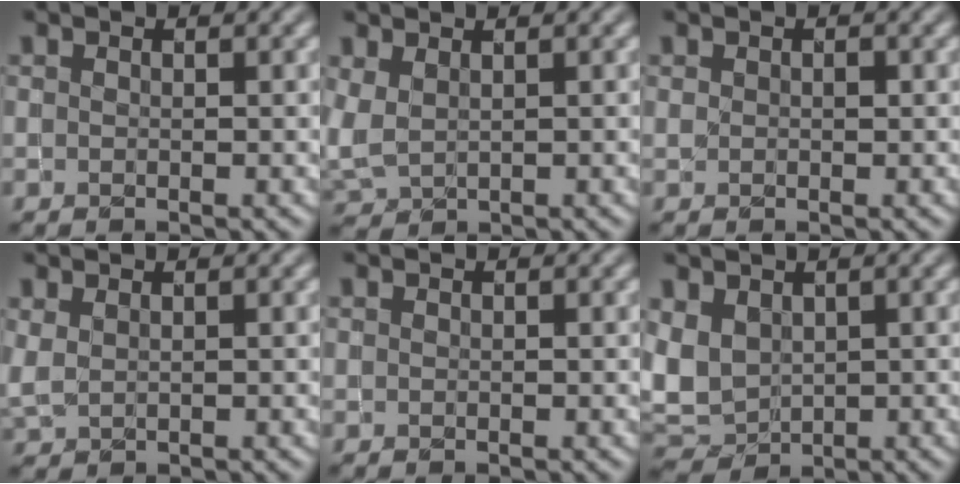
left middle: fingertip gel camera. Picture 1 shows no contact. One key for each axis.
{"total": 2.1, "fx": 0.9, "fy": 1.2, "fz": 1.4, "tx": -0.041, "ty": 0.005, "tz": 0.028}
{"total": 0.5, "fx": -0.1, "fy": 0.3, "fz": 0.4, "tx": -0.009, "ty": -0.001, "tz": 0.002}
{"total": 1.0, "fx": 0.7, "fy": 0.4, "fz": 0.6, "tx": -0.015, "ty": -0.001, "tz": 0.021}
{"total": 0.0}
{"total": 3.8, "fx": 0.5, "fy": 2.9, "fz": 2.4, "tx": -0.060, "ty": -0.003, "tz": 0.011}